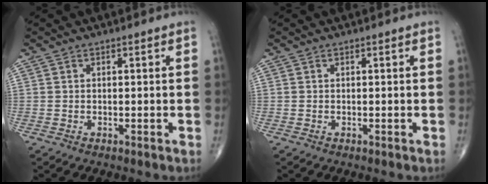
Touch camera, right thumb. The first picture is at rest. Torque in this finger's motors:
{"motor_torque": [0.23, 0.00, -0.11, -0.02, 0.02]}